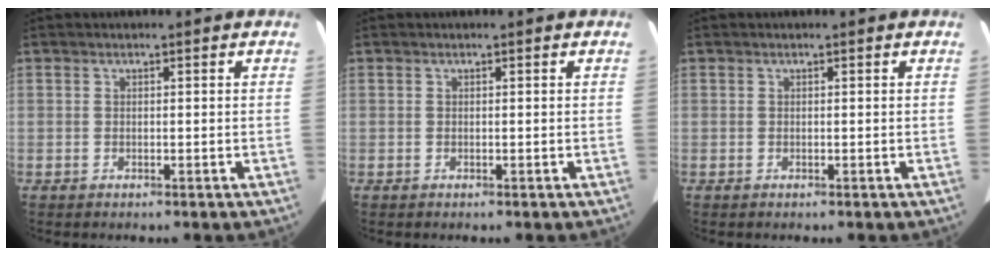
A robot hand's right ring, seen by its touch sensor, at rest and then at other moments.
{"total": 0.0}
{"total": 0.0}